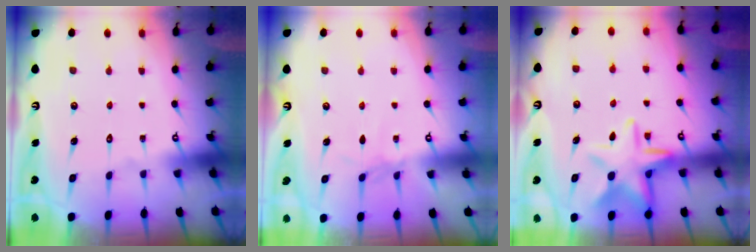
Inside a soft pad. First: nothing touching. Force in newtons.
{"total": 2.3, "press": 2.2, "slide": 0.4}
{"total": 11.6, "press": 11.6, "slide": 1.2}